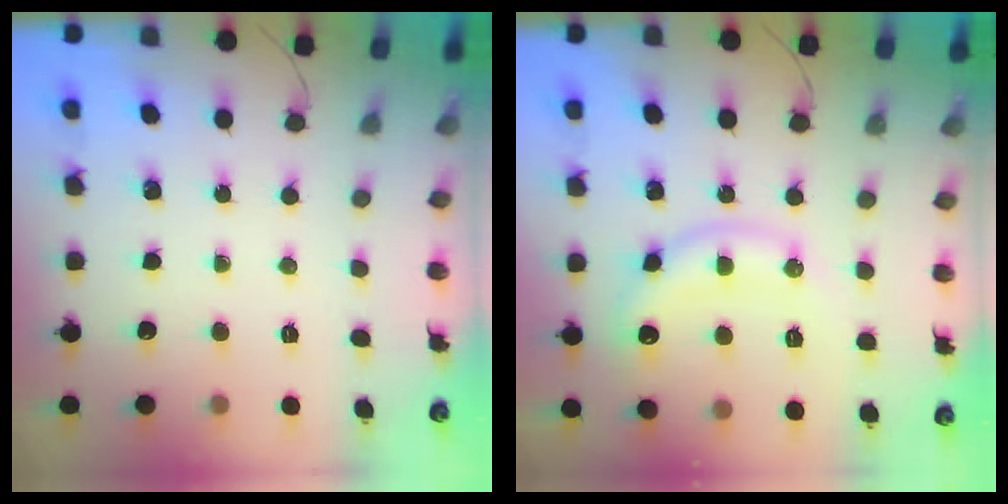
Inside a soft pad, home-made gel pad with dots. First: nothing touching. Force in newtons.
{"total": 14.7, "press": 14.7, "slide": 1.0}